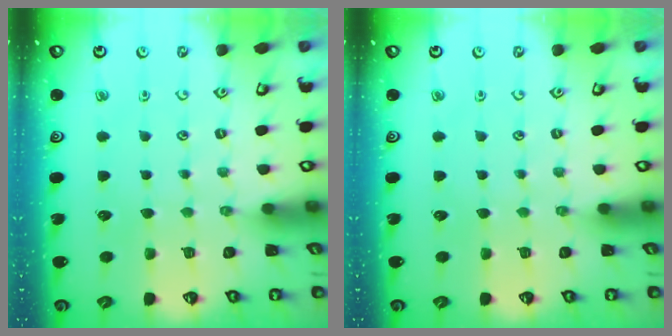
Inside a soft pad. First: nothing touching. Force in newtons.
{"total": 0.0}